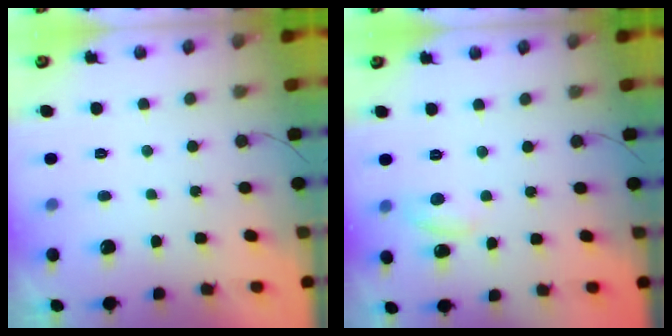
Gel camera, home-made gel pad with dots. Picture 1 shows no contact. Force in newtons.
{"total": 5.8, "press": 5.8, "slide": 0.3}